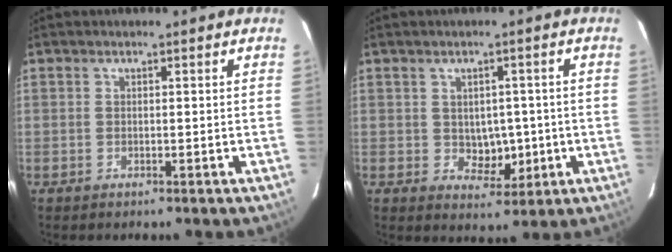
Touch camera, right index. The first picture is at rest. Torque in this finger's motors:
{"motor_torque": [0.02, 0.08, 0.03, 0.01]}